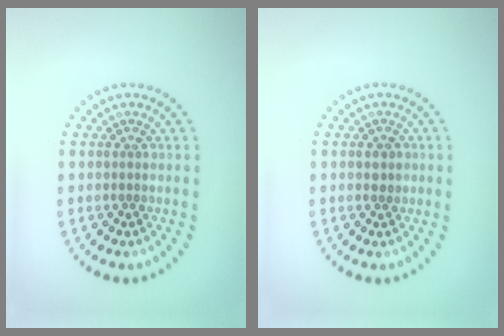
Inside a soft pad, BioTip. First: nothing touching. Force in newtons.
{"total": 1.2, "press": 1.1, "slide": 0.2}